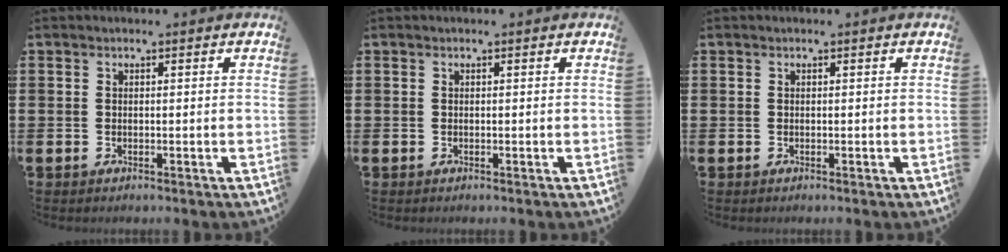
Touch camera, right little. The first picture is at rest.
{"total": 0.0}
{"total": 0.0}